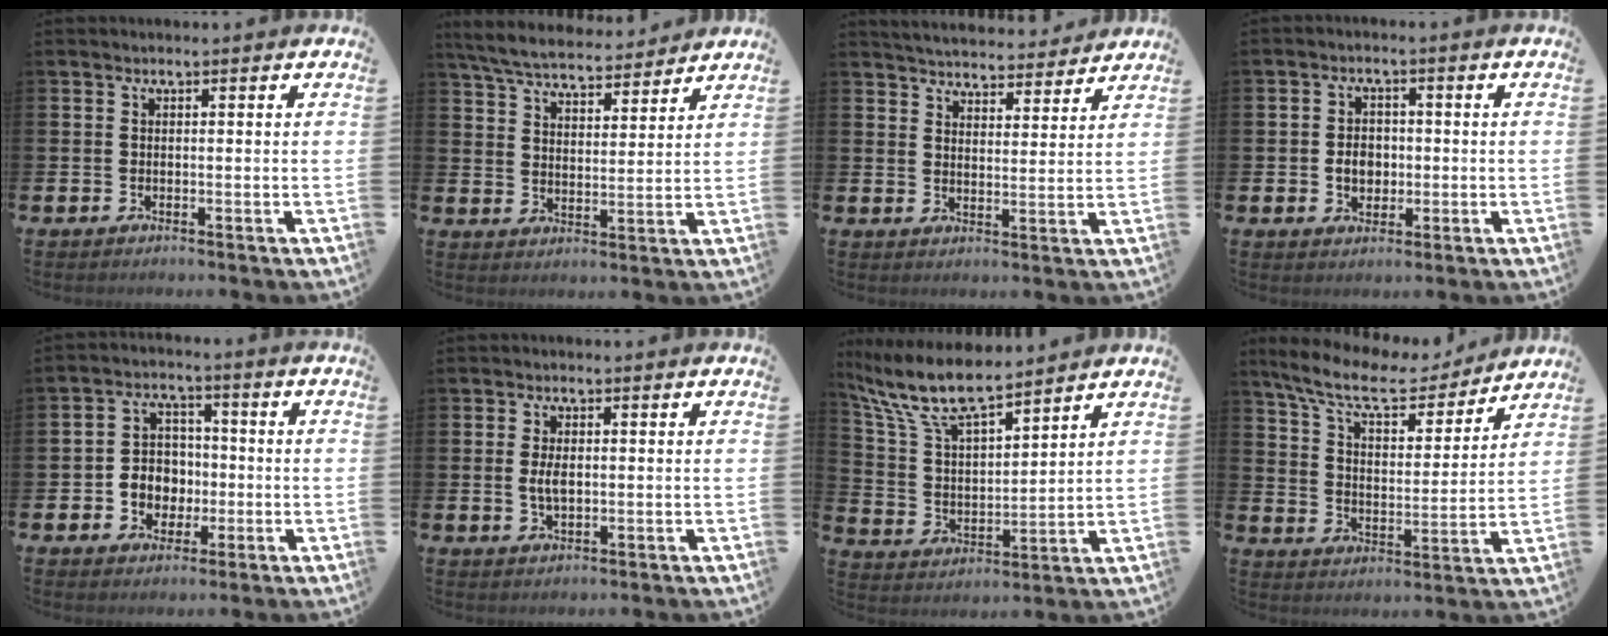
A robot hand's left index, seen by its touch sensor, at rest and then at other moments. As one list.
[{"total": 6.5, "force": [6.2, 1.3, 1.5], "torque": [-0.056, -0.033, 0.110]}, {"total": 4.9, "force": [4.8, 0.8, 0.0], "torque": [-0.012, -0.037, 0.083]}, {"total": 3.4, "force": [-0.4, 2.7, 2.0], "torque": [-0.014, -0.004, -0.018]}, {"total": 5.0, "force": [-0.7, 4.7, 1.5], "torque": [-0.029, 0.006, -0.021]}, {"total": 2.9, "force": [0.1, 1.4, 2.5], "torque": [-0.037, 0.000, -0.003]}, {"total": 9.8, "force": [8.6, 1.8, 4.4], "torque": [-0.124, -0.042, 0.153]}, {"total": 10.0, "force": [8.6, 2.6, 4.4], "torque": [-0.110, -0.052, 0.143]}]